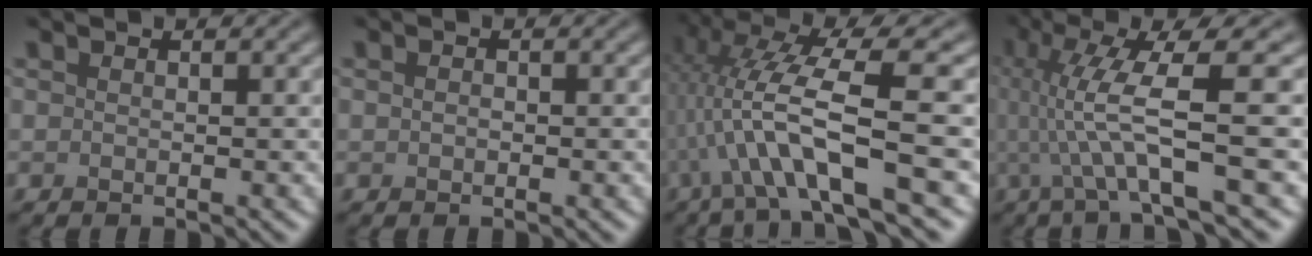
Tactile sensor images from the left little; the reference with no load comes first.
{"total": 0.7, "force": [-0.4, 0.4, 0.3], "torque": [-0.005, 0.000, -0.007]}
{"total": 9.0, "force": [-2.0, 1.6, 8.6], "torque": [-0.155, 0.015, -0.038]}
{"total": 7.8, "force": [-0.2, 1.4, 7.7], "torque": [-0.133, 0.004, -0.004]}